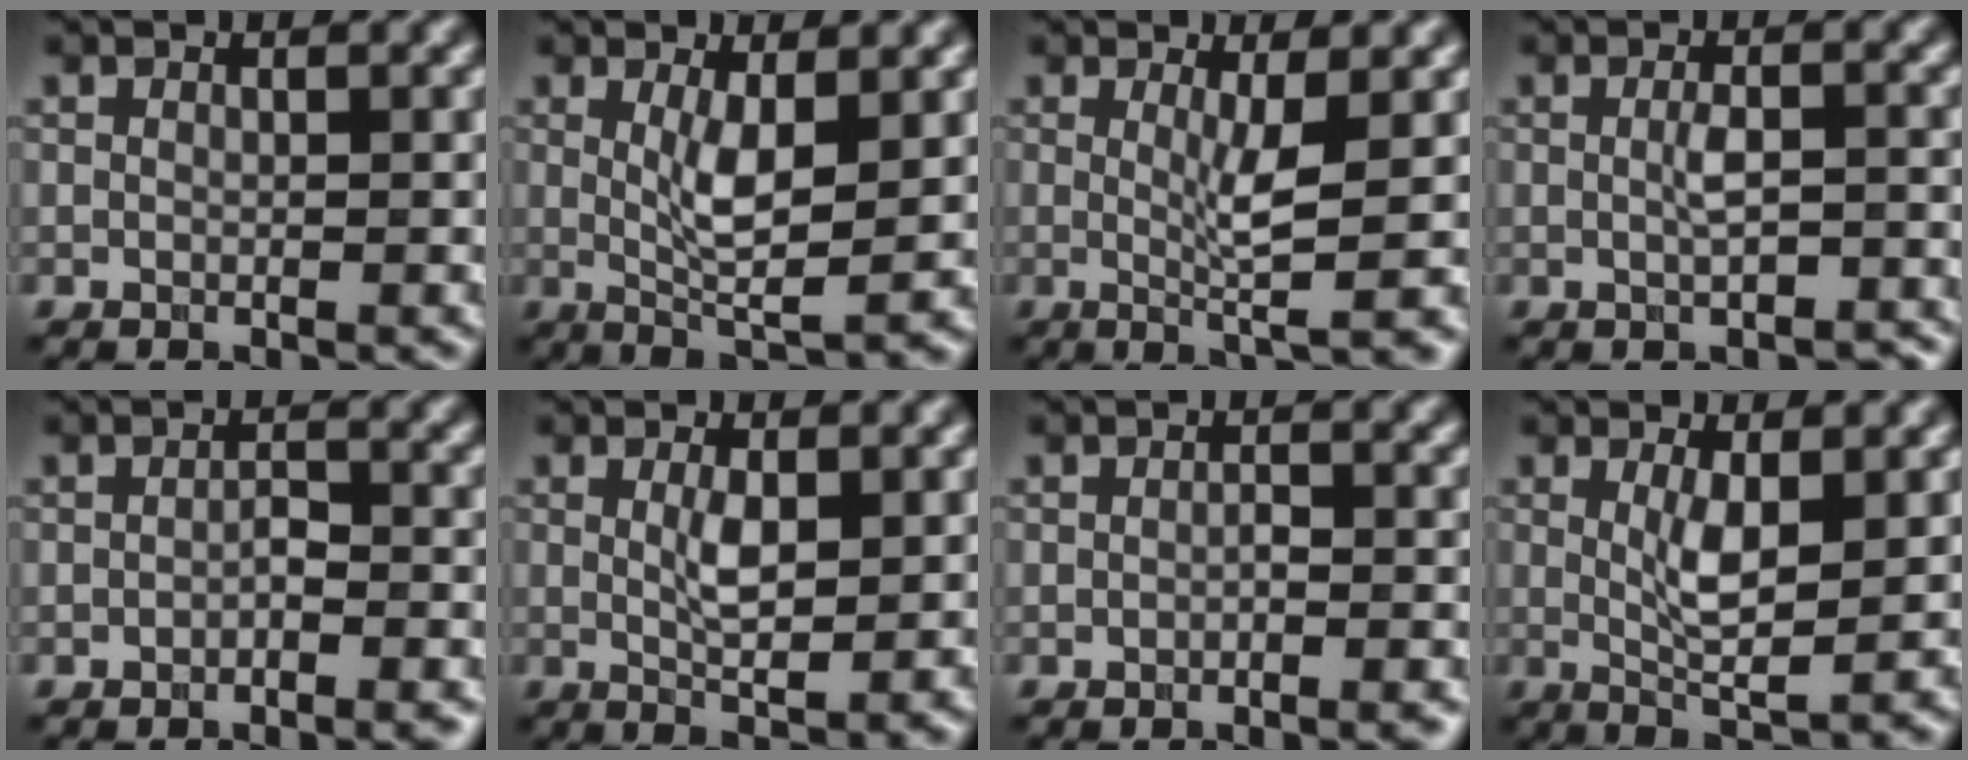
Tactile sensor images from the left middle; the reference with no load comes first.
{"total": 4.4, "force": [0.7, 1.1, 4.2], "torque": [-0.076, -0.011, 0.018]}
{"total": 3.9, "force": [0.2, 0.6, 3.9], "torque": [-0.066, -0.015, 0.004]}
{"total": 2.3, "force": [-0.6, 0.8, 2.1], "torque": [-0.040, -0.003, -0.006]}
{"total": 1.7, "force": [-1.0, 0.6, 1.2], "torque": [-0.020, 0.002, -0.016]}
{"total": 3.1, "force": [0.5, 0.8, 2.9], "torque": [-0.058, -0.007, 0.011]}
{"total": 1.3, "force": [-0.8, 0.3, 1.0], "torque": [-0.015, -0.001, -0.013]}
{"total": 4.0, "force": [0.7, 1.0, 3.8], "torque": [-0.069, -0.010, 0.017]}